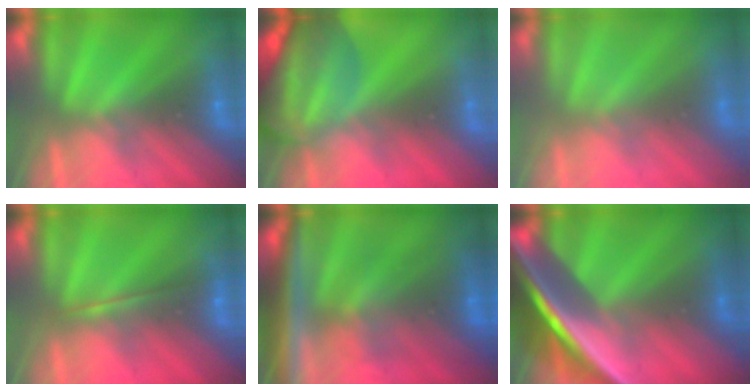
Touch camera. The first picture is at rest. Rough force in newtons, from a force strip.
{"total": 5.7}
{"total": 2.8}
{"total": 1.8}
{"total": 6.9}
{"total": 7.6}